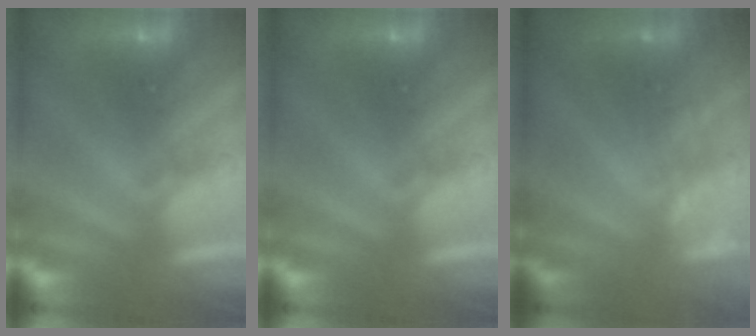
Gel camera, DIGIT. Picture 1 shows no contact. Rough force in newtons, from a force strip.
{"total": 0.0}
{"total": 1.5}